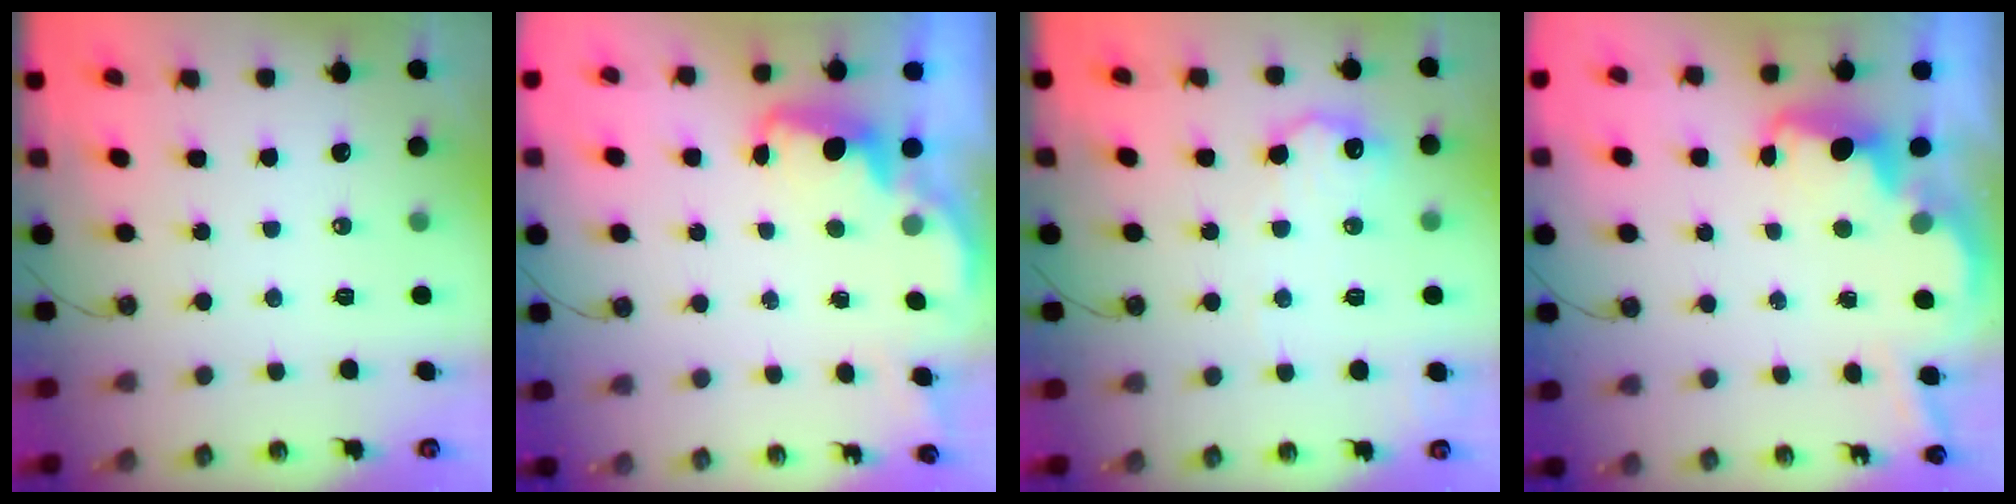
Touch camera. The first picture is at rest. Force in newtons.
{"total": 2.3, "press": 2.3, "slide": 0.5}
{"total": 11.5, "press": 11.5, "slide": 0.5}
{"total": 3.7, "press": 3.6, "slide": 0.7}